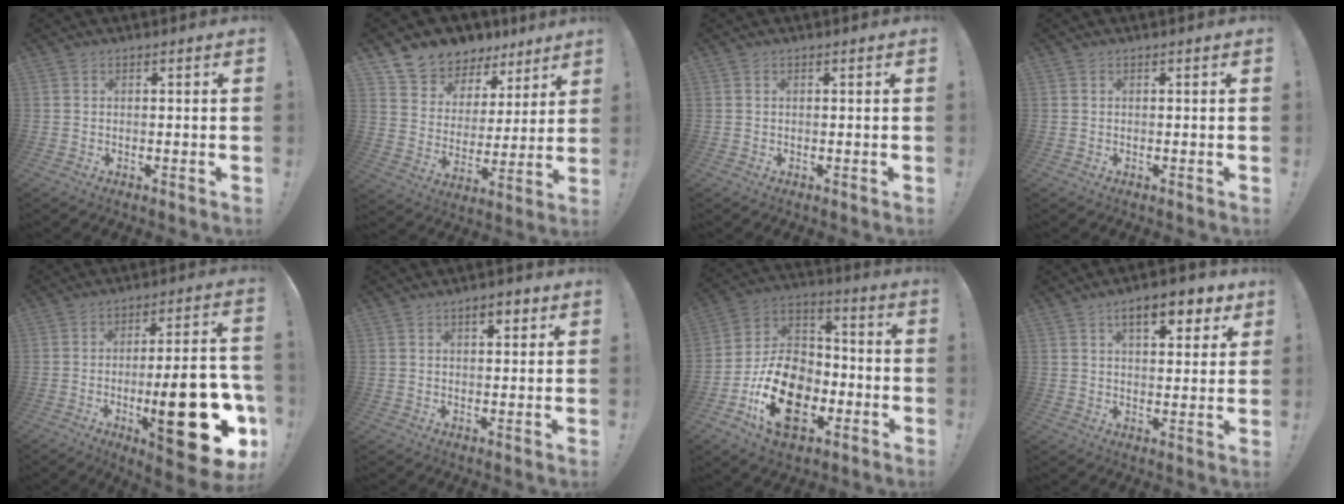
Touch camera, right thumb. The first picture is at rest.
{"total": 8.6, "force": [6.7, 5.3, 1.0], "torque": [-0.024, -0.060, 0.127]}
{"total": 0.0}
{"total": 0.0}
{"total": 25.2, "force": [-7.3, 8.0, 22.8], "torque": [-0.327, 0.029, -0.098]}
{"total": 4.0, "force": [2.1, 1.9, 2.9], "torque": [-0.037, -0.004, 0.031]}
{"total": 20.8, "force": [-8.3, 14.3, 12.7], "torque": [-0.217, 0.052, -0.130]}
{"total": 9.8, "force": [5.3, 4.0, 7.2], "torque": [-0.097, -0.019, 0.088]}